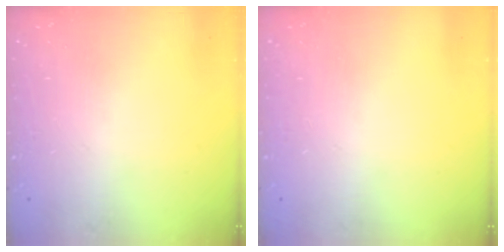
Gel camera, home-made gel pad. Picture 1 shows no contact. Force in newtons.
{"total": 0.0}